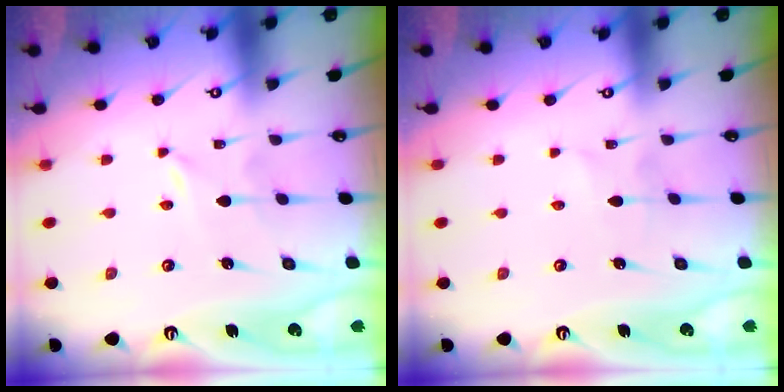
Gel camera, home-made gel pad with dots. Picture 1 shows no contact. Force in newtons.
{"total": 1.9, "press": 1.9, "slide": 0.2}